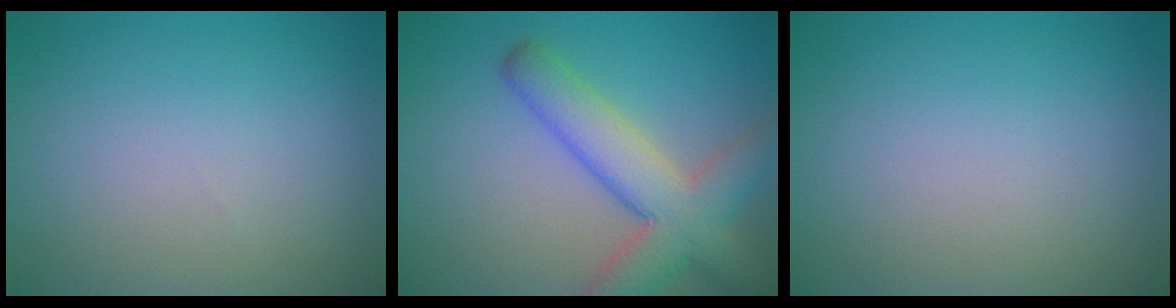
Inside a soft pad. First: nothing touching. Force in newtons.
{"total": 7.1, "press": 7.0, "slide": 0.4}
{"total": 0.0}